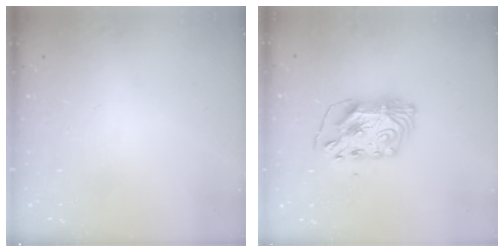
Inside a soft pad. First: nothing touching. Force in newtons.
{"total": 9.6, "press": 9.6, "slide": 0.9}